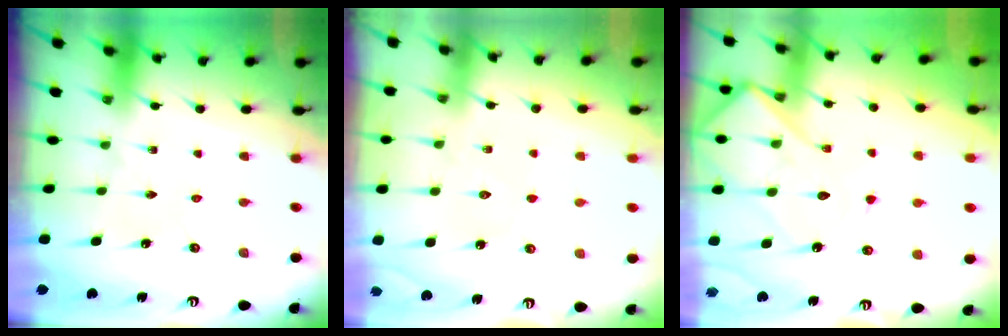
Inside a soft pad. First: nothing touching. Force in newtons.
{"total": 5.0, "press": 5.0, "slide": 0.6}
{"total": 13.8, "press": 13.7, "slide": 1.4}